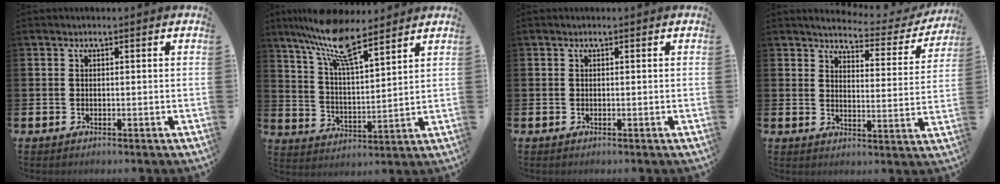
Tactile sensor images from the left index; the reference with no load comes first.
{"total": 10.4, "force": [8.7, 2.0, 5.3], "torque": [-0.123, -0.034, 0.154]}
{"total": 0.0}
{"total": 3.8, "force": [3.6, 0.9, 0.7], "torque": [-0.018, -0.036, 0.052]}